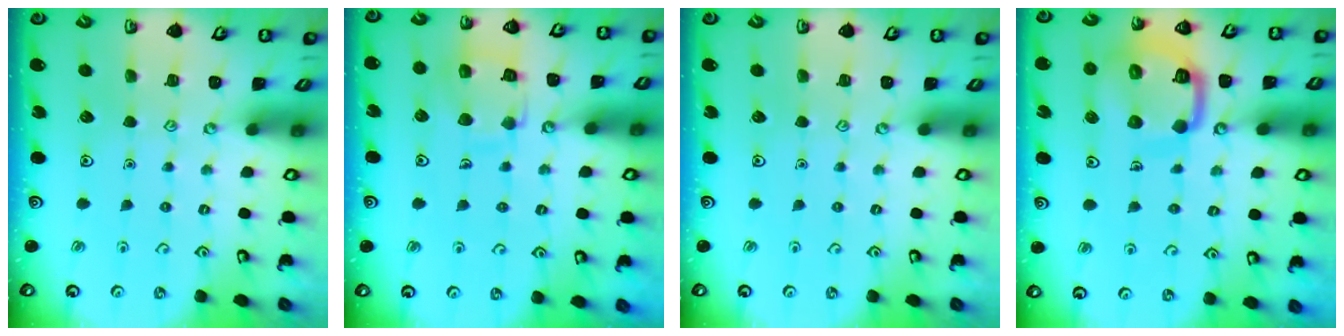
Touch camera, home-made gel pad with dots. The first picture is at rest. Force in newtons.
{"total": 11.4, "press": 11.3, "slide": 1.1}
{"total": 0.0}
{"total": 14.4, "press": 14.3, "slide": 1.5}